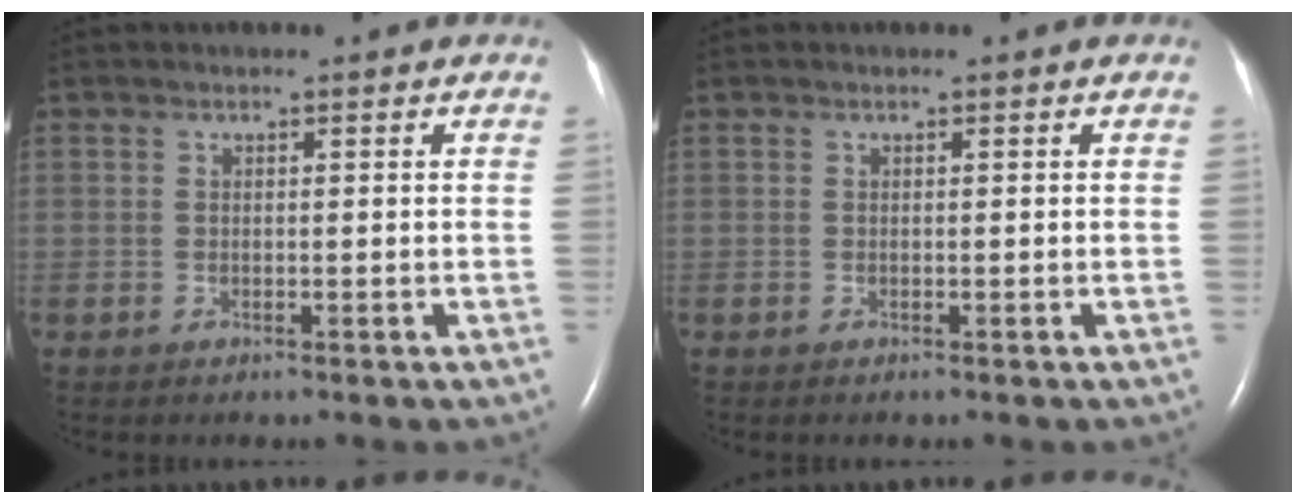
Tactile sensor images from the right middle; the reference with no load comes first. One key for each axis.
{"total": 0.0}